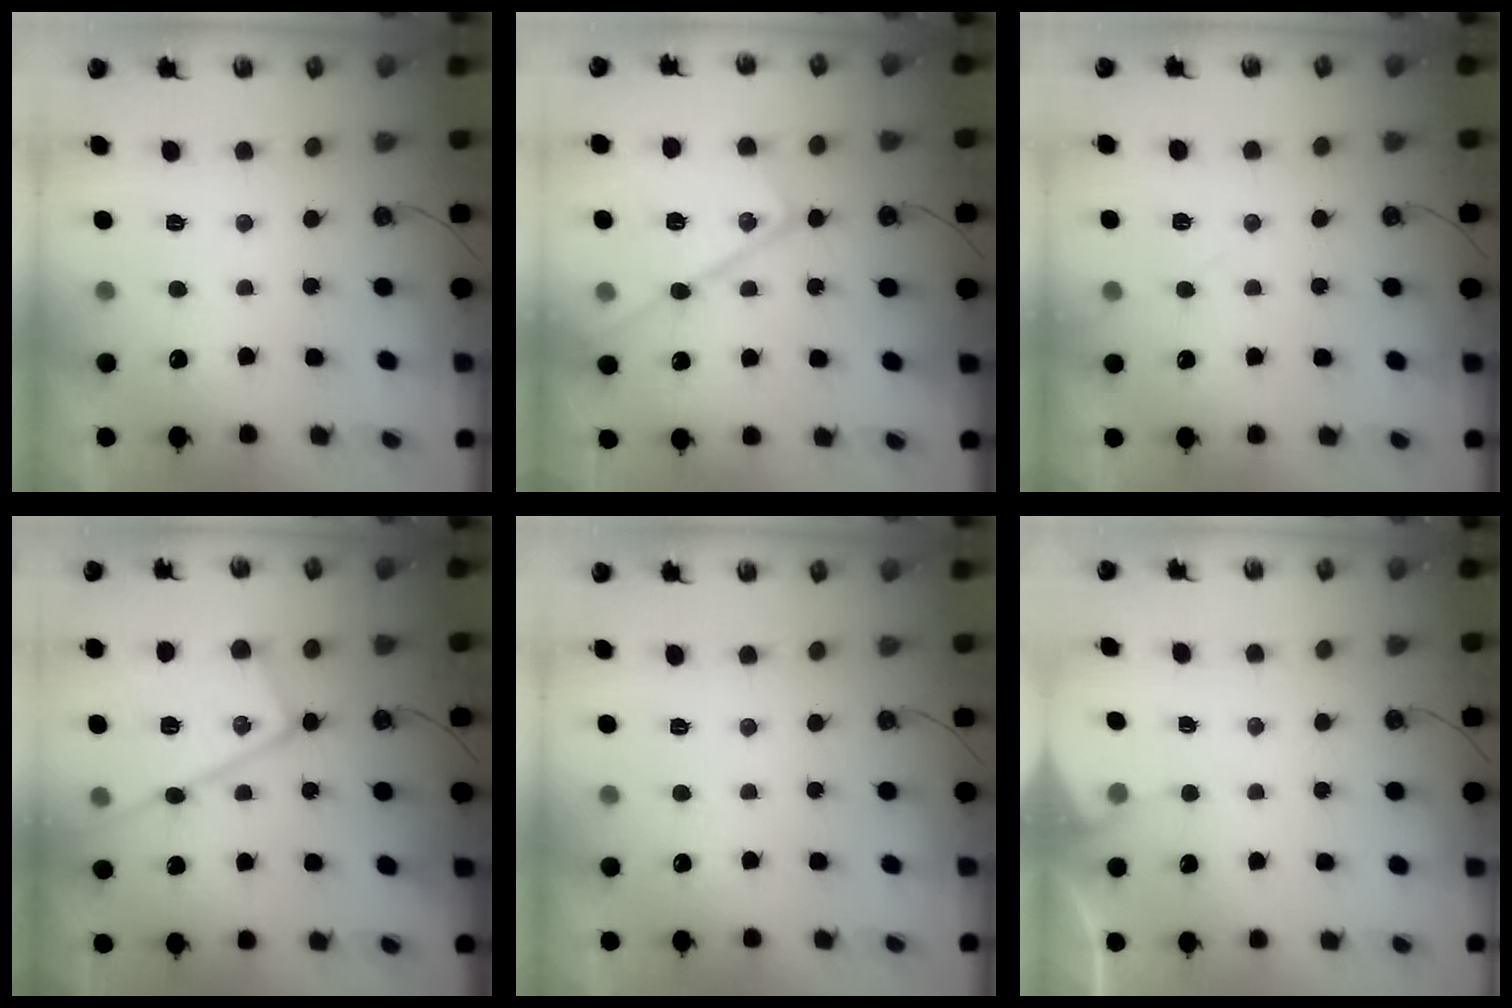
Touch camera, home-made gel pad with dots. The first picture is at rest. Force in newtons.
{"total": 18.1, "press": 18.0, "slide": 1.6}
{"total": 4.2, "press": 4.1, "slide": 0.7}
{"total": 19.4, "press": 19.3, "slide": 1.9}
{"total": 0.0}
{"total": 4.3, "press": 4.3, "slide": 0.5}